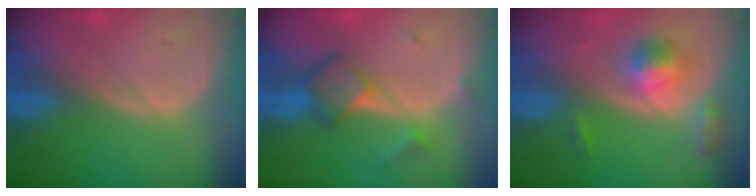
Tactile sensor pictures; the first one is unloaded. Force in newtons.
{"total": 5.9, "press": 5.1, "slide": 3.0}
{"total": 5.1, "press": 4.8, "slide": 1.9}